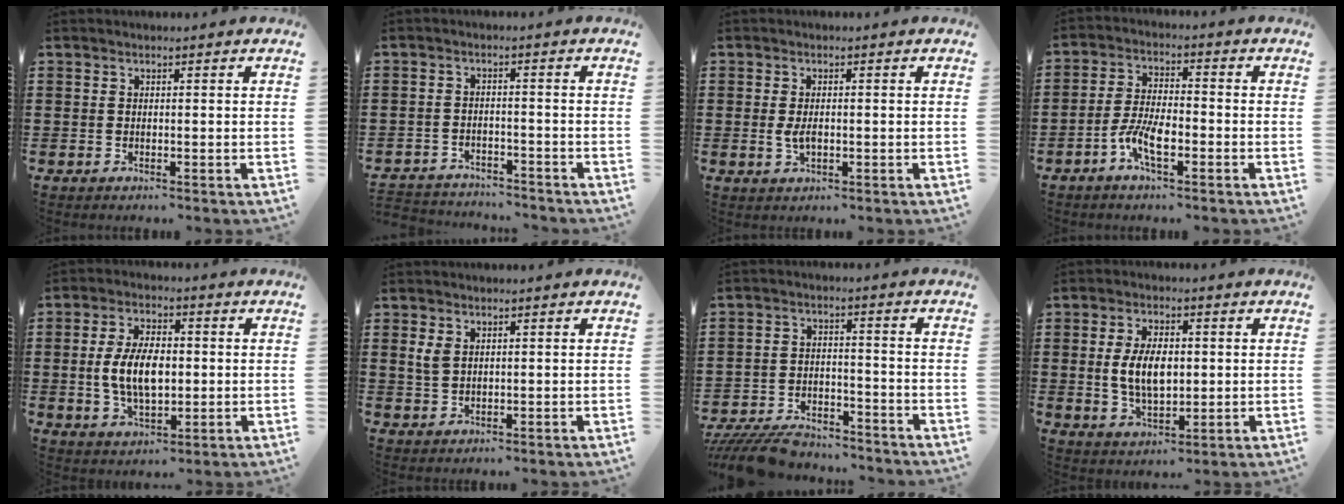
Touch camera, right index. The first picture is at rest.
{"total": 3.0, "force": [-3.0, 0.3, -0.2], "torque": [-0.005, -0.001, -0.064]}
{"total": 2.8, "force": [-0.2, 1.2, 2.5], "torque": [-0.057, -0.004, -0.005]}
{"total": 6.3, "force": [-2.9, 2.0, 5.2], "torque": [-0.126, -0.009, -0.061]}
{"total": 8.3, "force": [-0.1, 4.5, 6.9], "torque": [-0.143, 0.003, -0.007]}
{"total": 2.4, "force": [1.2, 1.4, 1.5], "torque": [-0.034, 0.006, 0.022]}
{"total": 6.9, "force": [-6.5, 1.3, 1.8], "torque": [-0.047, 0.006, -0.128]}
{"total": 7.0, "force": [0.4, 3.8, 5.9], "torque": [-0.122, 0.005, 0.002]}